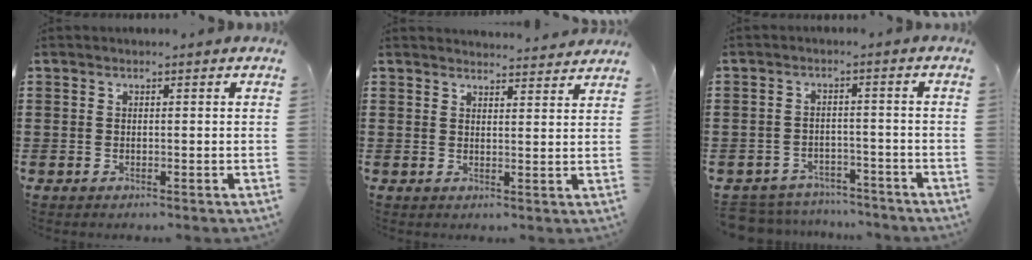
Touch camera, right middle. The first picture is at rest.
{"total": 2.8, "force": [2.8, 0.0, -0.2], "torque": [0.004, -0.012, 0.051]}
{"total": 4.2, "force": [-4.2, 0.7, -0.1], "torque": [-0.013, 0.003, -0.090]}